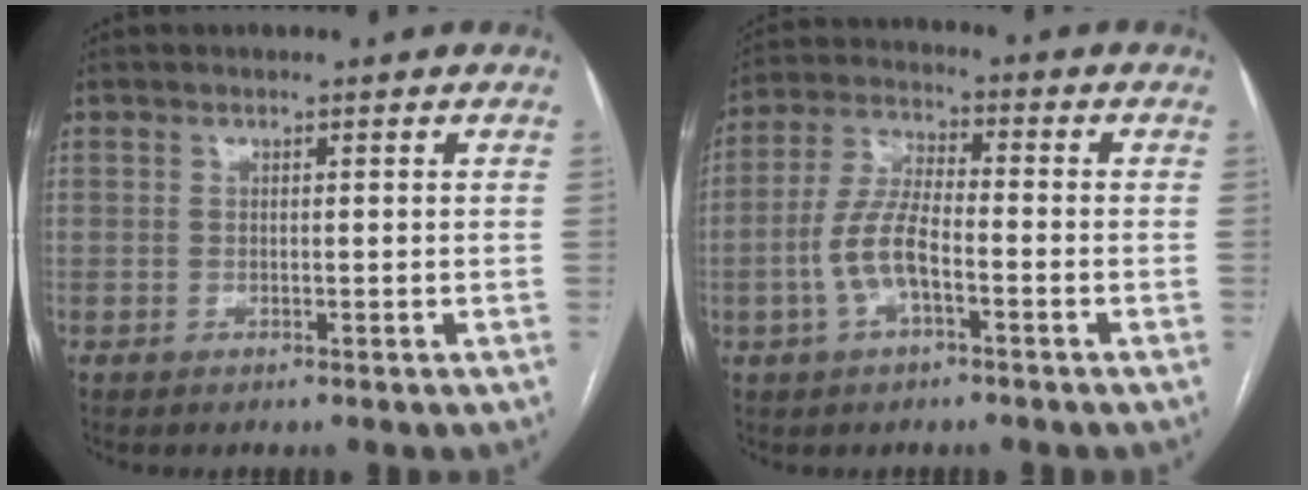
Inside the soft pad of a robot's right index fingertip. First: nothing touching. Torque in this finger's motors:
{"motor_torque": [1.31, -0.24, 0.73, 0.18]}